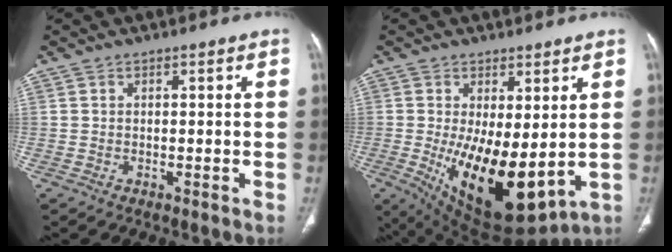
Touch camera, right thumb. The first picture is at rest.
{"total": 16.5, "force": [-1.3, 7.2, 14.8], "torque": [-0.237, -0.036, 0.005]}